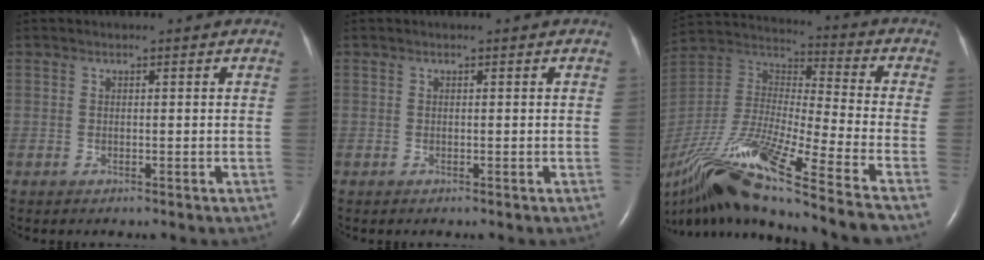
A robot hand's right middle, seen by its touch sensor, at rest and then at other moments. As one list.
[{"total": 0.0}, {"total": 25.7, "force": [-18.0, 0.3, 18.3], "torque": [-0.375, -0.047, -0.333]}]